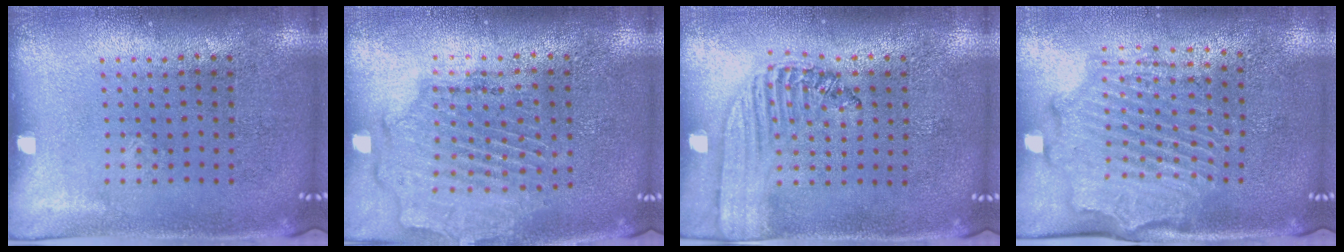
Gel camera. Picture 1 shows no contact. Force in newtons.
{"total": 1.8, "press": 1.7, "slide": 0.6}
{"total": 1.5, "press": 1.4, "slide": 0.6}
{"total": 2.1, "press": 2.1, "slide": 0.4}